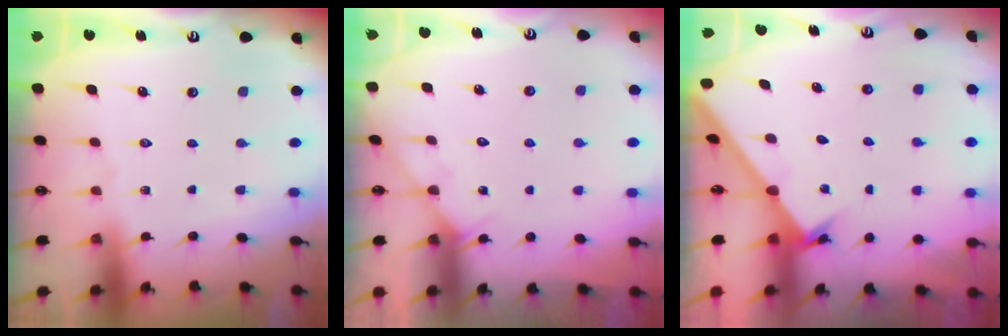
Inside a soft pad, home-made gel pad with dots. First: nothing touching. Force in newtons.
{"total": 4.5, "press": 4.5, "slide": 0.5}
{"total": 1.7, "press": 1.7, "slide": 0.2}